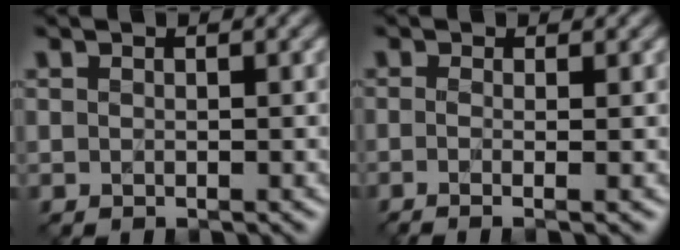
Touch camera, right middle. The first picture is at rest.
{"total": 3.6, "force": [-0.3, 1.6, 3.2], "torque": [-0.034, -0.001, -0.022]}